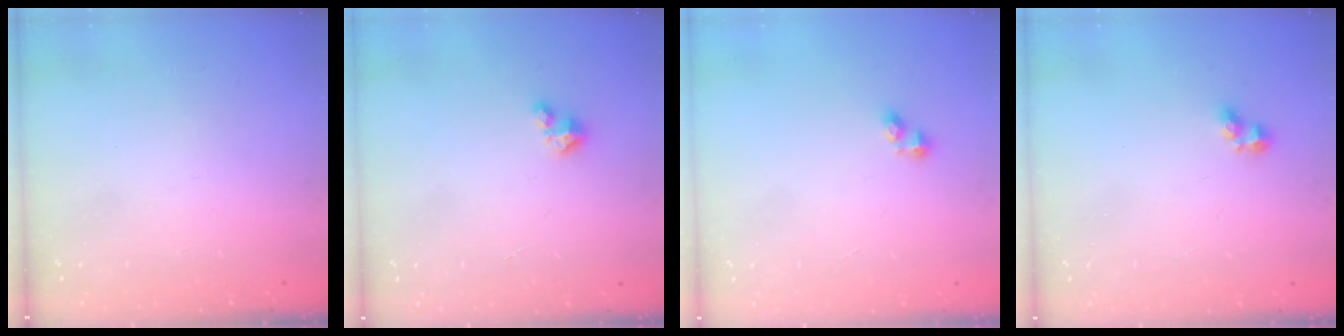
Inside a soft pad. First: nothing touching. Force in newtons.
{"total": 1.5, "press": 1.5, "slide": 0.2}
{"total": 2.6, "press": 2.6, "slide": 0.4}
{"total": 3.5, "press": 3.3, "slide": 1.2}